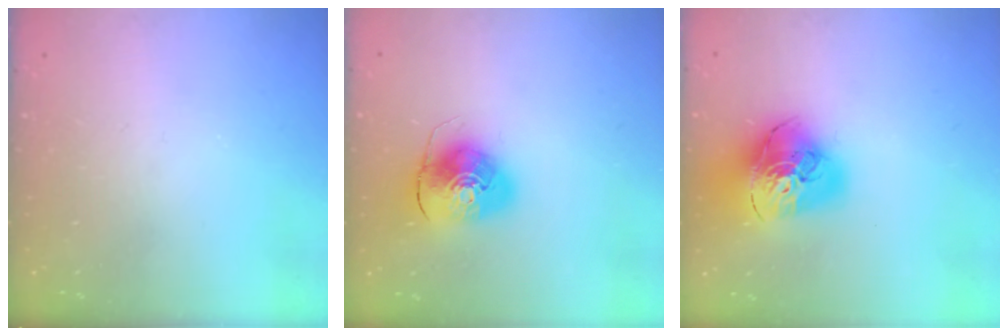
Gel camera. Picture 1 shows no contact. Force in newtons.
{"total": 9.4, "press": 9.2, "slide": 1.5}
{"total": 19.9, "press": 19.8, "slide": 2.2}